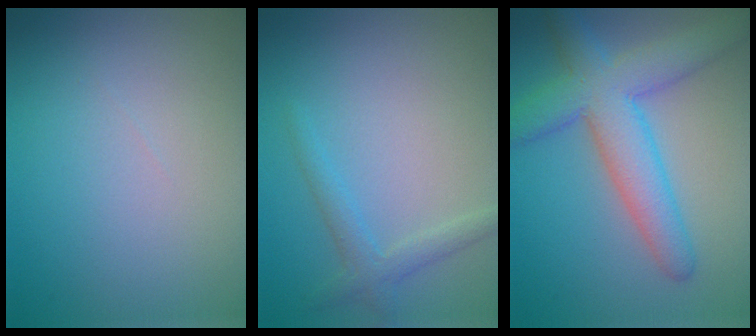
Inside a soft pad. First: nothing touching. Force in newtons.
{"total": 2.0, "press": 2.0, "slide": 0.1}
{"total": 6.5, "press": 6.5, "slide": 0.3}